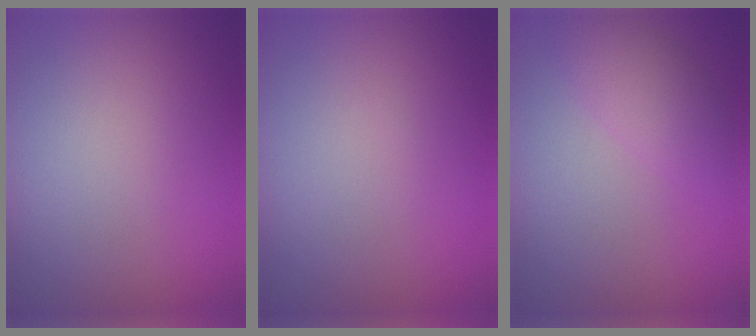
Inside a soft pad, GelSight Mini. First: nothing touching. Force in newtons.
{"total": 0.0}
{"total": 2.5, "press": 2.5, "slide": 0.1}